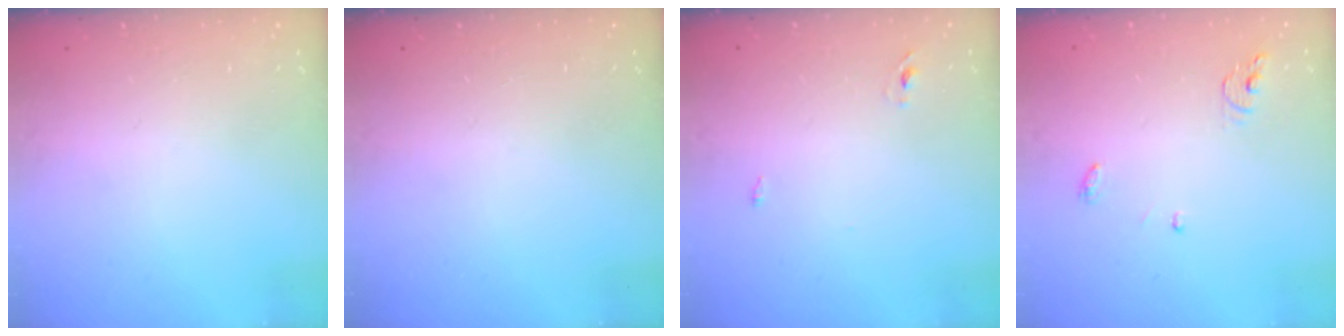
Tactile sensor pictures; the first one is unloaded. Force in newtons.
{"total": 0.0}
{"total": 2.4, "press": 2.2, "slide": 1.0}
{"total": 4.5, "press": 4.5, "slide": 0.3}